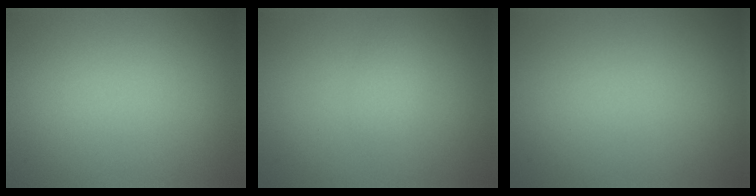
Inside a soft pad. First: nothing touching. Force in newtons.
{"total": 1.3, "press": 1.3, "slide": 0.0}
{"total": 0.0}